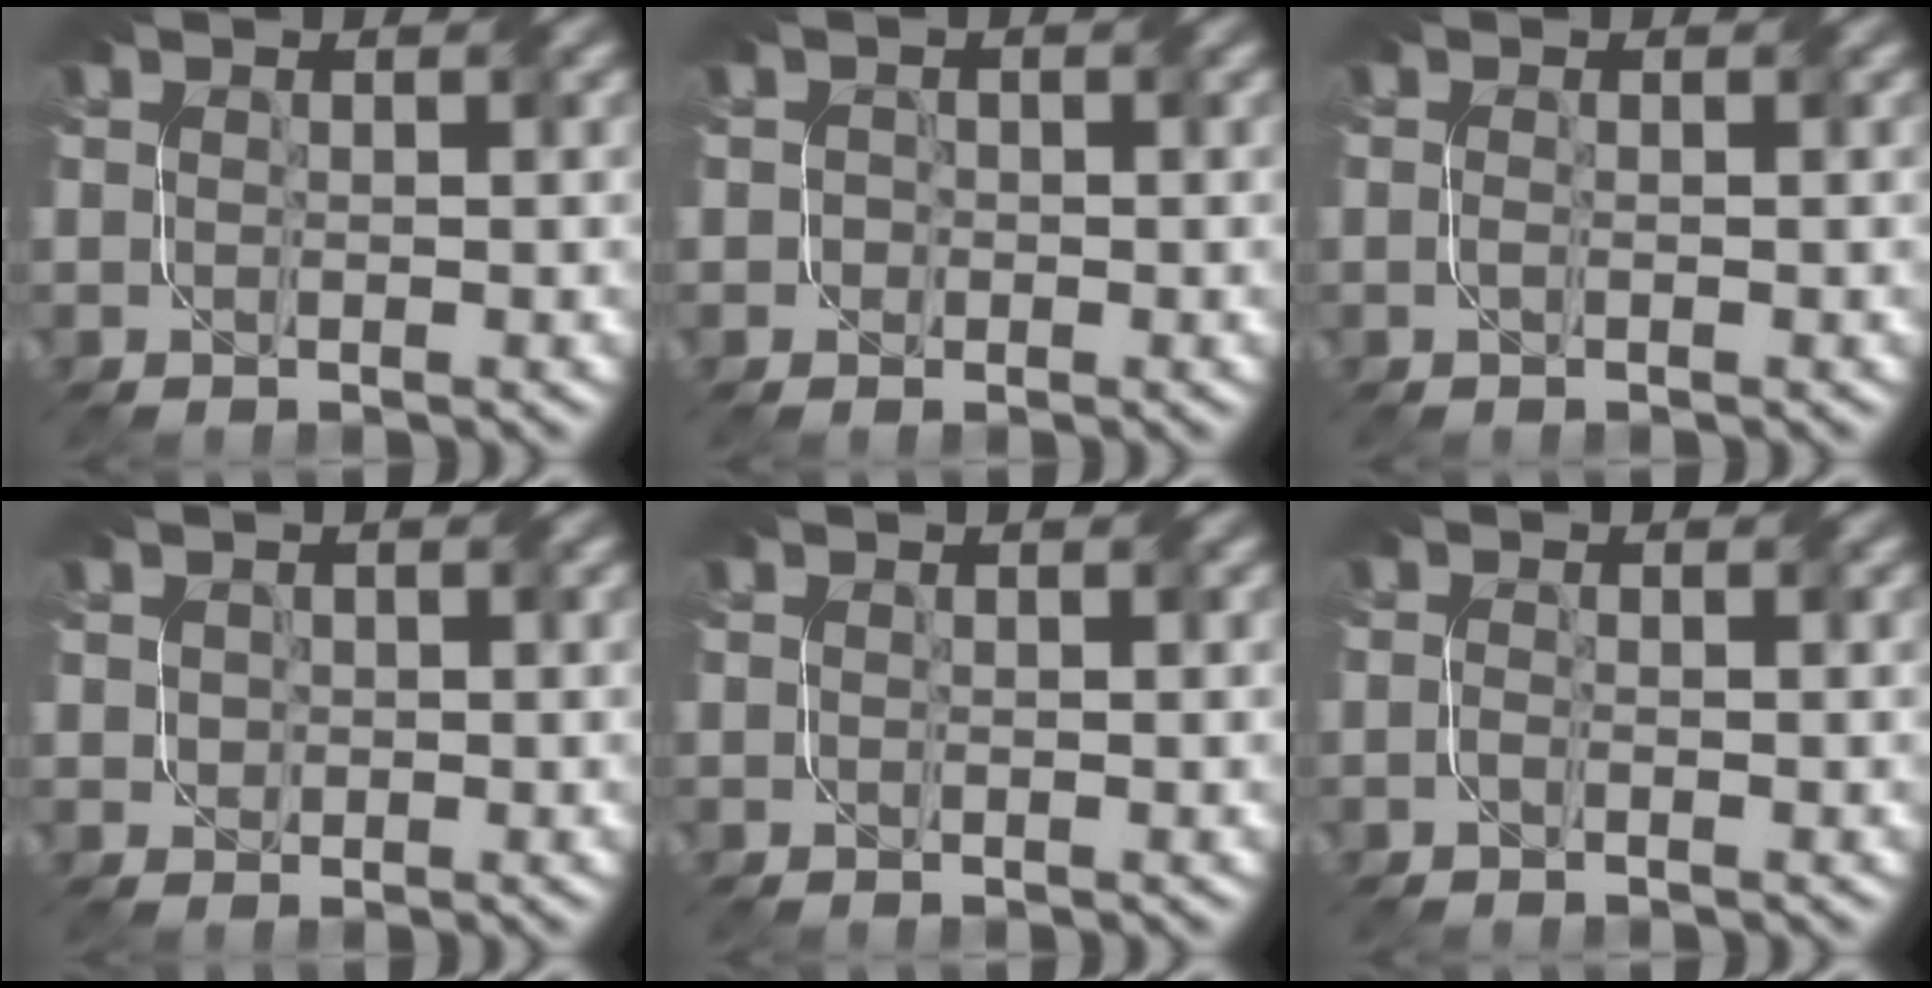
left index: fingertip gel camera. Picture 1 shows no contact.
{"total": 0.7, "force": [-0.3, 0.6, -0.1], "torque": [0.009, 0.005, -0.007]}
{"total": 0.7, "force": [-0.5, -0.3, 0.3], "torque": [-0.010, 0.003, -0.011]}
{"total": 1.0, "force": [0.2, 0.9, 0.3], "torque": [-0.011, 0.005, 0.013]}
{"total": 0.0}
{"total": 0.9, "force": [-0.8, -0.4, 0.2], "torque": [-0.007, 0.003, -0.018]}